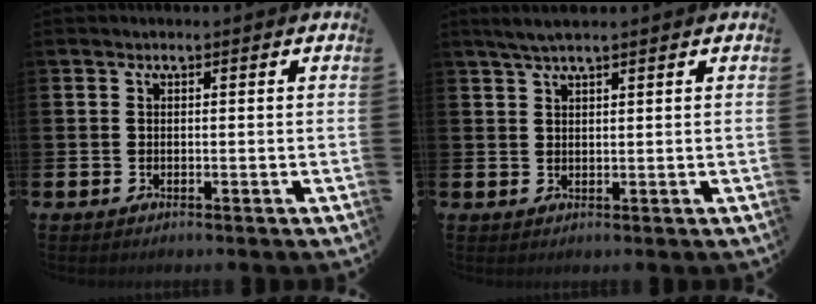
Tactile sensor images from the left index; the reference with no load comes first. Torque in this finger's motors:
{"motor_torque": [0.08, 0.01, 0.32, 0.03]}